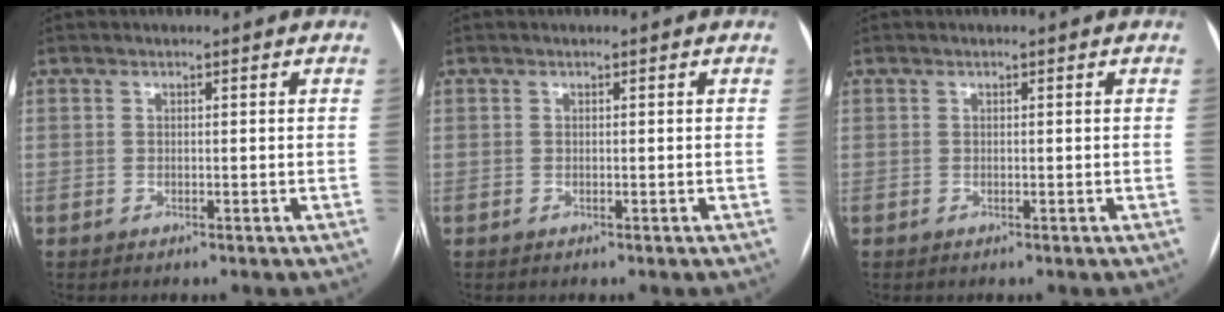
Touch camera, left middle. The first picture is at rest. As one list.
[{"total": 0.0}, {"total": 0.0}]